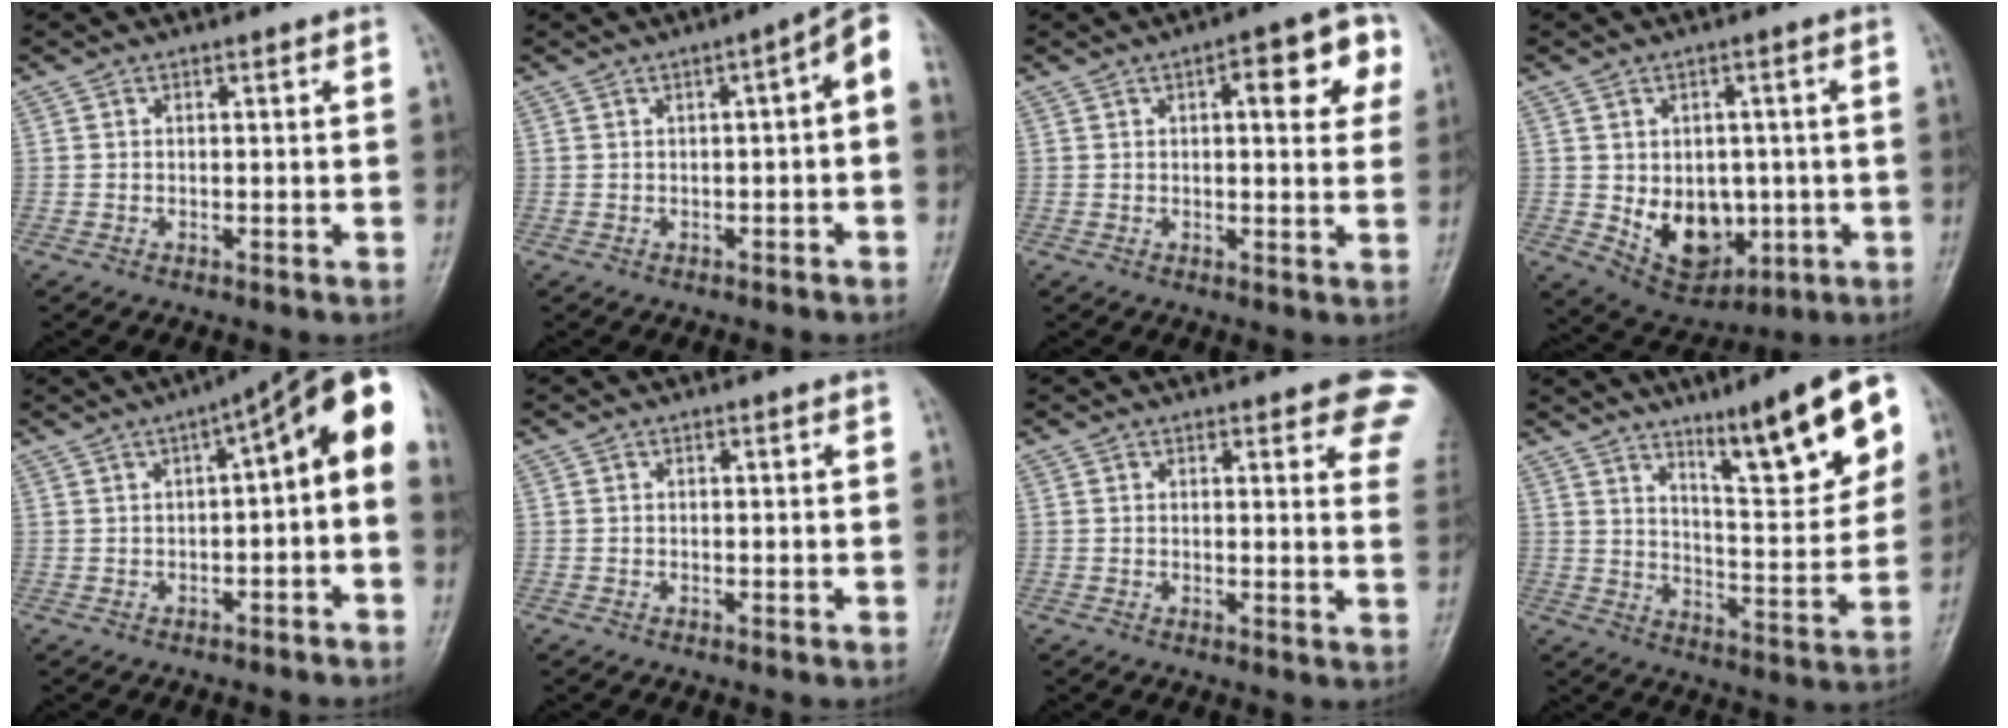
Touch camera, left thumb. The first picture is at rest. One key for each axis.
{"total": 5.6, "fx": -0.5, "fy": 1.8, "fz": 5.2, "tx": -0.061, "ty": 0.037, "tz": -0.014}
{"total": 9.8, "fx": 3.1, "fy": 3.7, "fz": 8.4, "tx": -0.077, "ty": 0.009, "tz": 0.031}
{"total": 11.5, "fx": -1.9, "fy": 8.4, "fz": 7.6, "tx": -0.073, "ty": 0.000, "tz": -0.009}
{"total": 12.6, "fx": 0.3, "fy": 4.7, "fz": 11.7, "tx": -0.140, "ty": 0.055, "tz": -0.002}
{"total": 0.0}
{"total": 8.9, "fx": 6.0, "fy": 3.0, "fz": 5.9, "tx": -0.030, "ty": -0.024, "tz": 0.052}
{"total": 17.4, "fx": 9.4, "fy": 3.7, "fz": 14.2, "tx": -0.175, "ty": -0.047, "tz": 0.146}